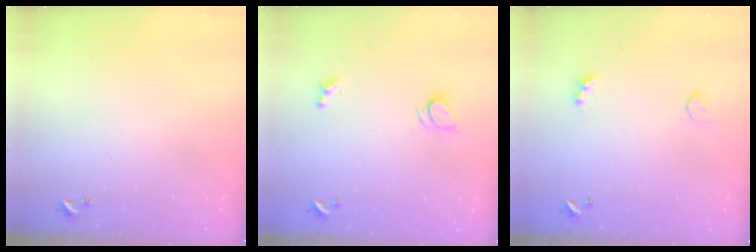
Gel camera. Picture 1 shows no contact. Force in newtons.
{"total": 2.3, "press": 2.3, "slide": 0.2}
{"total": 1.4, "press": 1.1, "slide": 0.9}